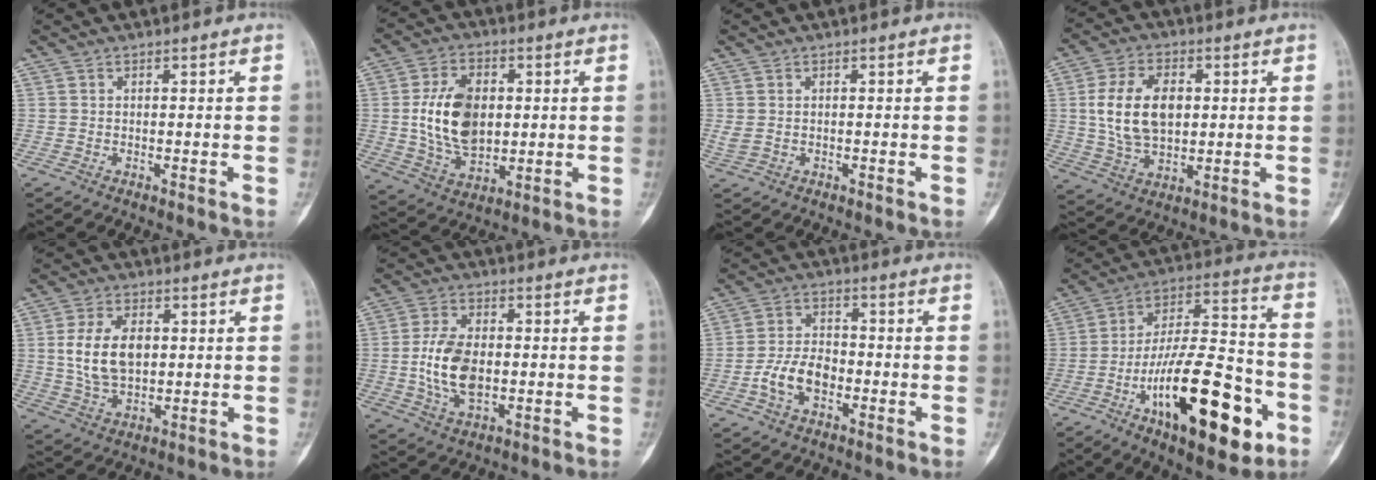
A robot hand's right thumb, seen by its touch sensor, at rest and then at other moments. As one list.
[{"total": 14.1, "force": [1.2, 9.1, 10.7], "torque": [-0.171, -0.006, 0.029]}, {"total": 1.6, "force": [-0.1, 1.1, 1.2], "torque": [-0.039, 0.006, 0.002]}, {"total": 13.1, "force": [1.8, 8.3, 10.1], "torque": [-0.171, -0.001, 0.036]}, {"total": 10.4, "force": [1.4, 6.5, 8.1], "torque": [-0.143, -0.002, 0.033]}, {"total": 10.6, "force": [-0.9, 6.4, 8.5], "torque": [-0.157, 0.005, -0.015]}, {"total": 7.7, "force": [-2.7, 4.8, 5.4], "torque": [-0.094, 0.026, -0.056]}, {"total": 25.9, "force": [-10.2, 9.6, 21.8], "torque": [-0.347, 0.052, -0.156]}]